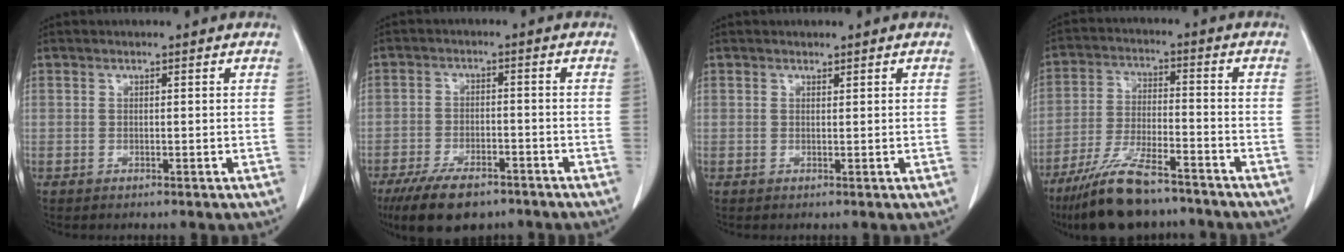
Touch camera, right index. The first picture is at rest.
{"total": 9.4, "force": [-6.9, 3.8, 5.1], "torque": [-0.089, -0.008, -0.113]}
{"total": 0.7, "force": [0.7, 0.2, 0.0], "torque": [-0.004, -0.004, 0.011]}
{"total": 12.4, "force": [-9.9, 2.4, 7.1], "torque": [-0.138, -0.027, -0.176]}